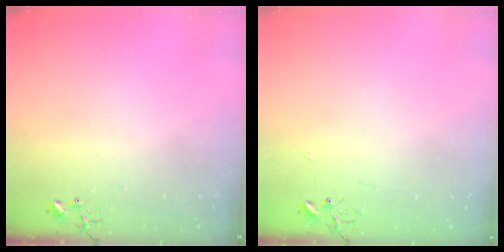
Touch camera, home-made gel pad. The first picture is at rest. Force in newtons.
{"total": 2.2, "press": 2.2, "slide": 0.3}